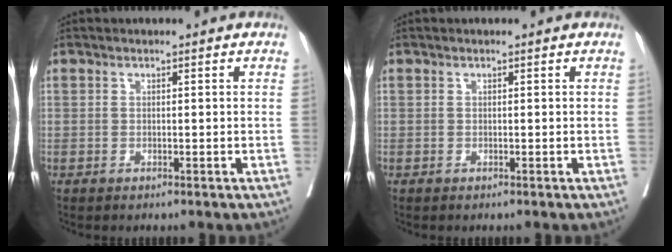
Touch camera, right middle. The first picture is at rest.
{"total": 0.0}